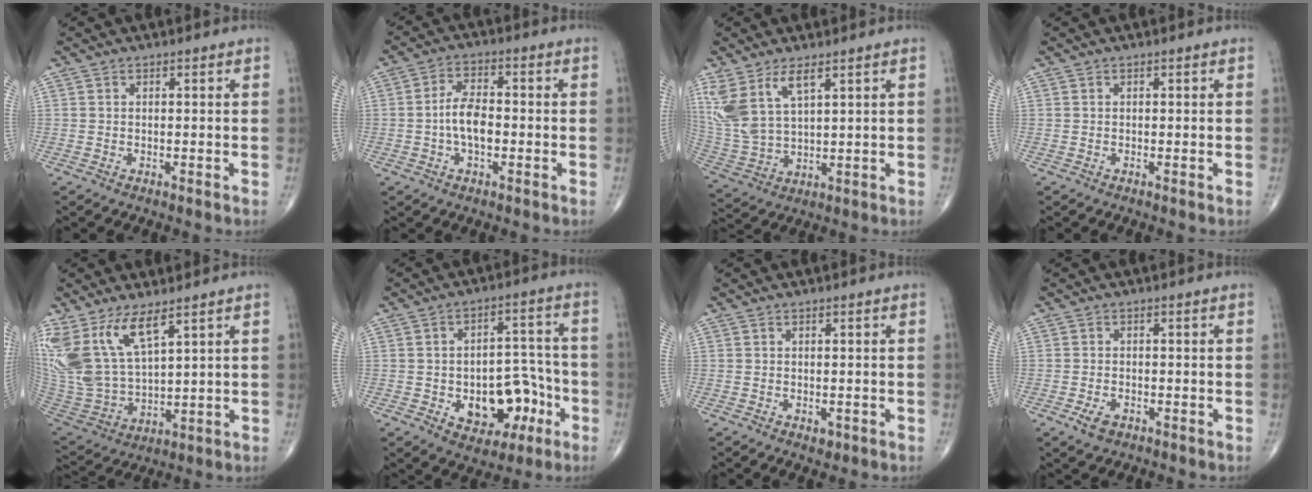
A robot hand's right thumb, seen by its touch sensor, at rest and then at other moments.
{"total": 6.7, "force": [-1.1, 3.5, 5.7], "torque": [-0.104, 0.017, -0.026]}
{"total": 11.2, "force": [5.7, 4.7, 8.4], "torque": [-0.189, -0.019, 0.130]}
{"total": 0.0}
{"total": 15.9, "force": [8.6, 6.6, 11.6], "torque": [-0.245, -0.041, 0.193]}
{"total": 13.3, "force": [-4.2, 8.6, 9.2], "torque": [-0.083, 0.047, -0.049]}
{"total": 1.2, "force": [-0.5, 0.8, 0.7], "torque": [-0.007, -0.001, -0.003]}
{"total": 2.9, "force": [-1.5, 1.8, 1.8], "torque": [-0.034, 0.002, -0.024]}